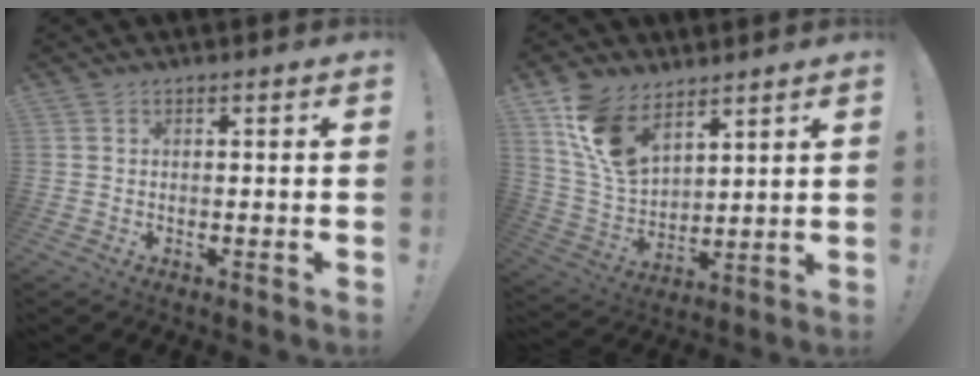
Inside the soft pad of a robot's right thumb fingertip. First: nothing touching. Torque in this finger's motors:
{"motor_torque": [1.89, 1.92, 0.21, 0.23, 0.26]}